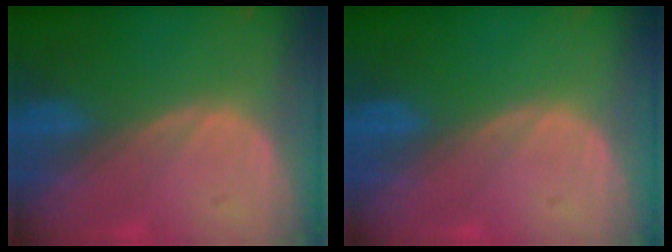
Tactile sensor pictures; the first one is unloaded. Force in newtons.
{"total": 0.0}